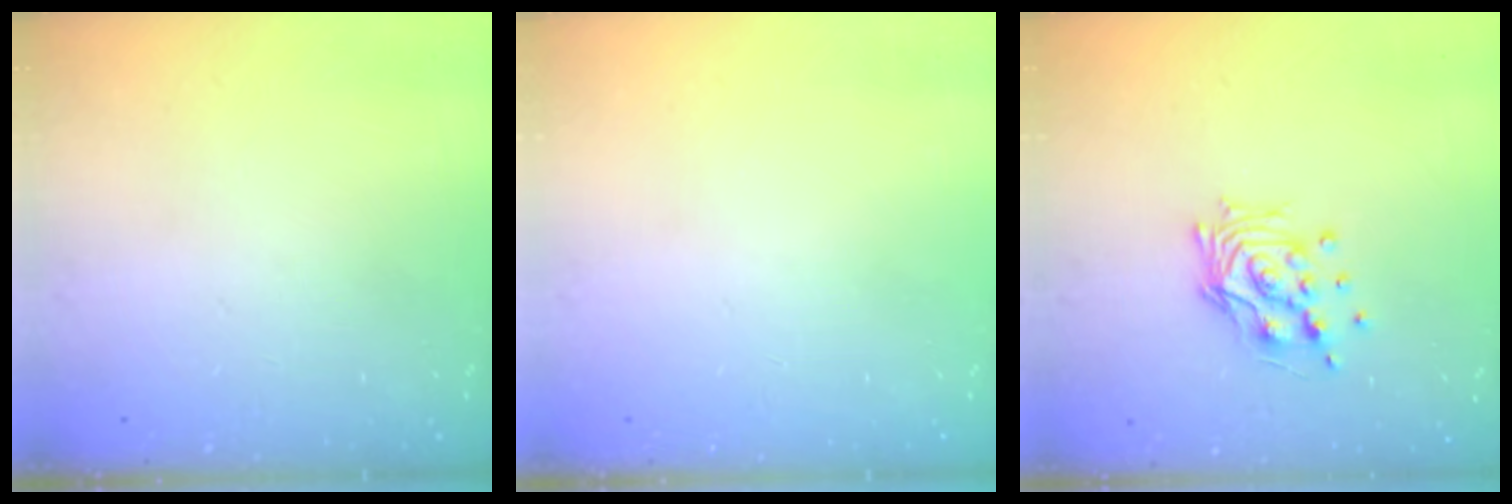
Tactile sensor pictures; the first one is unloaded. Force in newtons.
{"total": 0.0}
{"total": 11.7, "press": 11.7, "slide": 0.9}